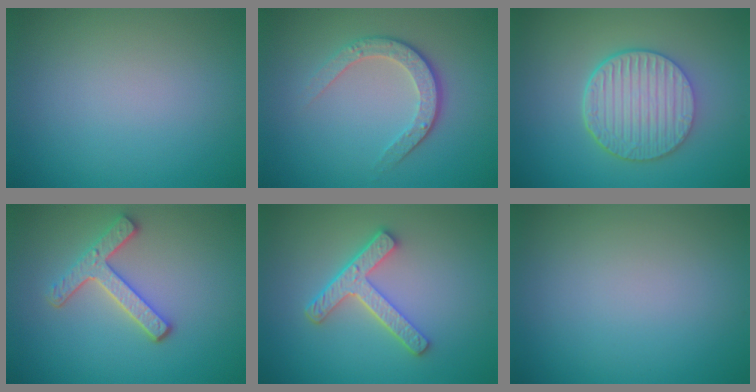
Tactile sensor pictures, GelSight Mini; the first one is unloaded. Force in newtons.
{"total": 3.5, "press": 2.6, "slide": 2.3}
{"total": 6.3, "press": 4.6, "slide": 4.3}
{"total": 3.6, "press": 3.0, "slide": 2.0}
{"total": 4.3, "press": 3.3, "slide": 2.8}
{"total": 0.0}